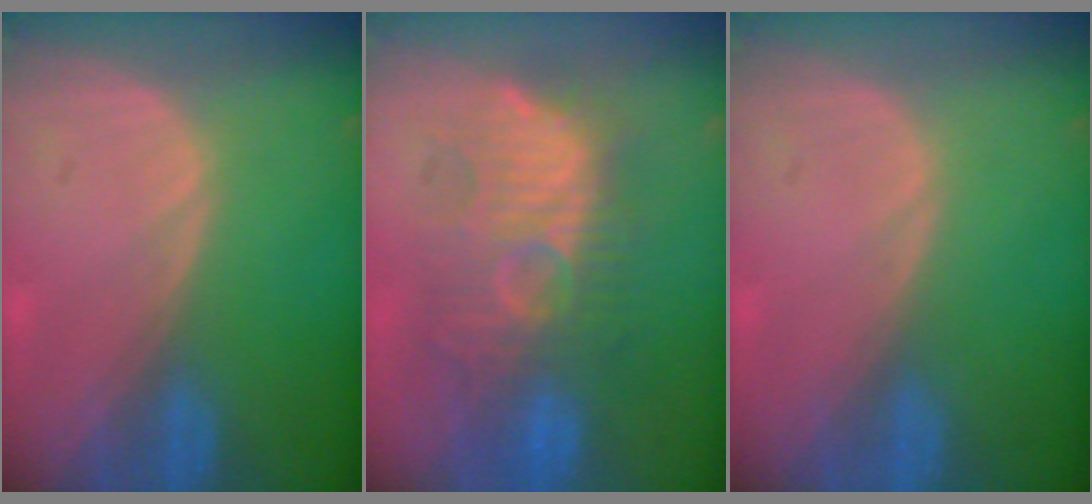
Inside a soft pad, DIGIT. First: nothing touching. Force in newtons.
{"total": 10.3, "press": 10.3, "slide": 0.6}
{"total": 0.0}